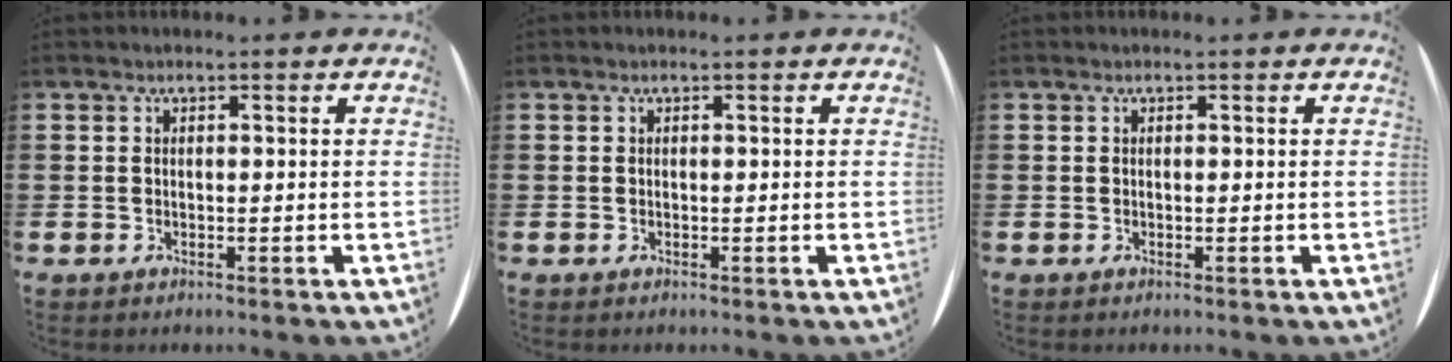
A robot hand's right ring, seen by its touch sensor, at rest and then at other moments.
{"total": 0.0}
{"total": 0.0}